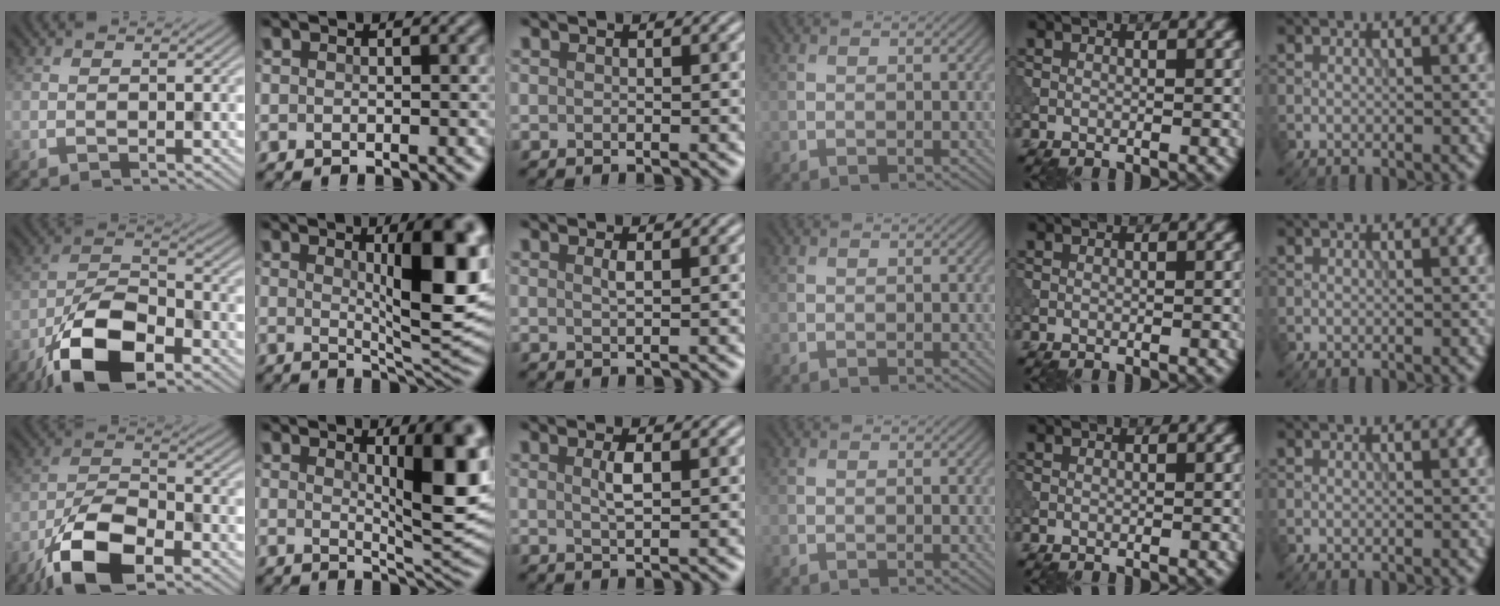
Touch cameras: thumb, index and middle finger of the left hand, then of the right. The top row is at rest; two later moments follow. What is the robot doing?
{"motion": "shake", "object": "bell"}